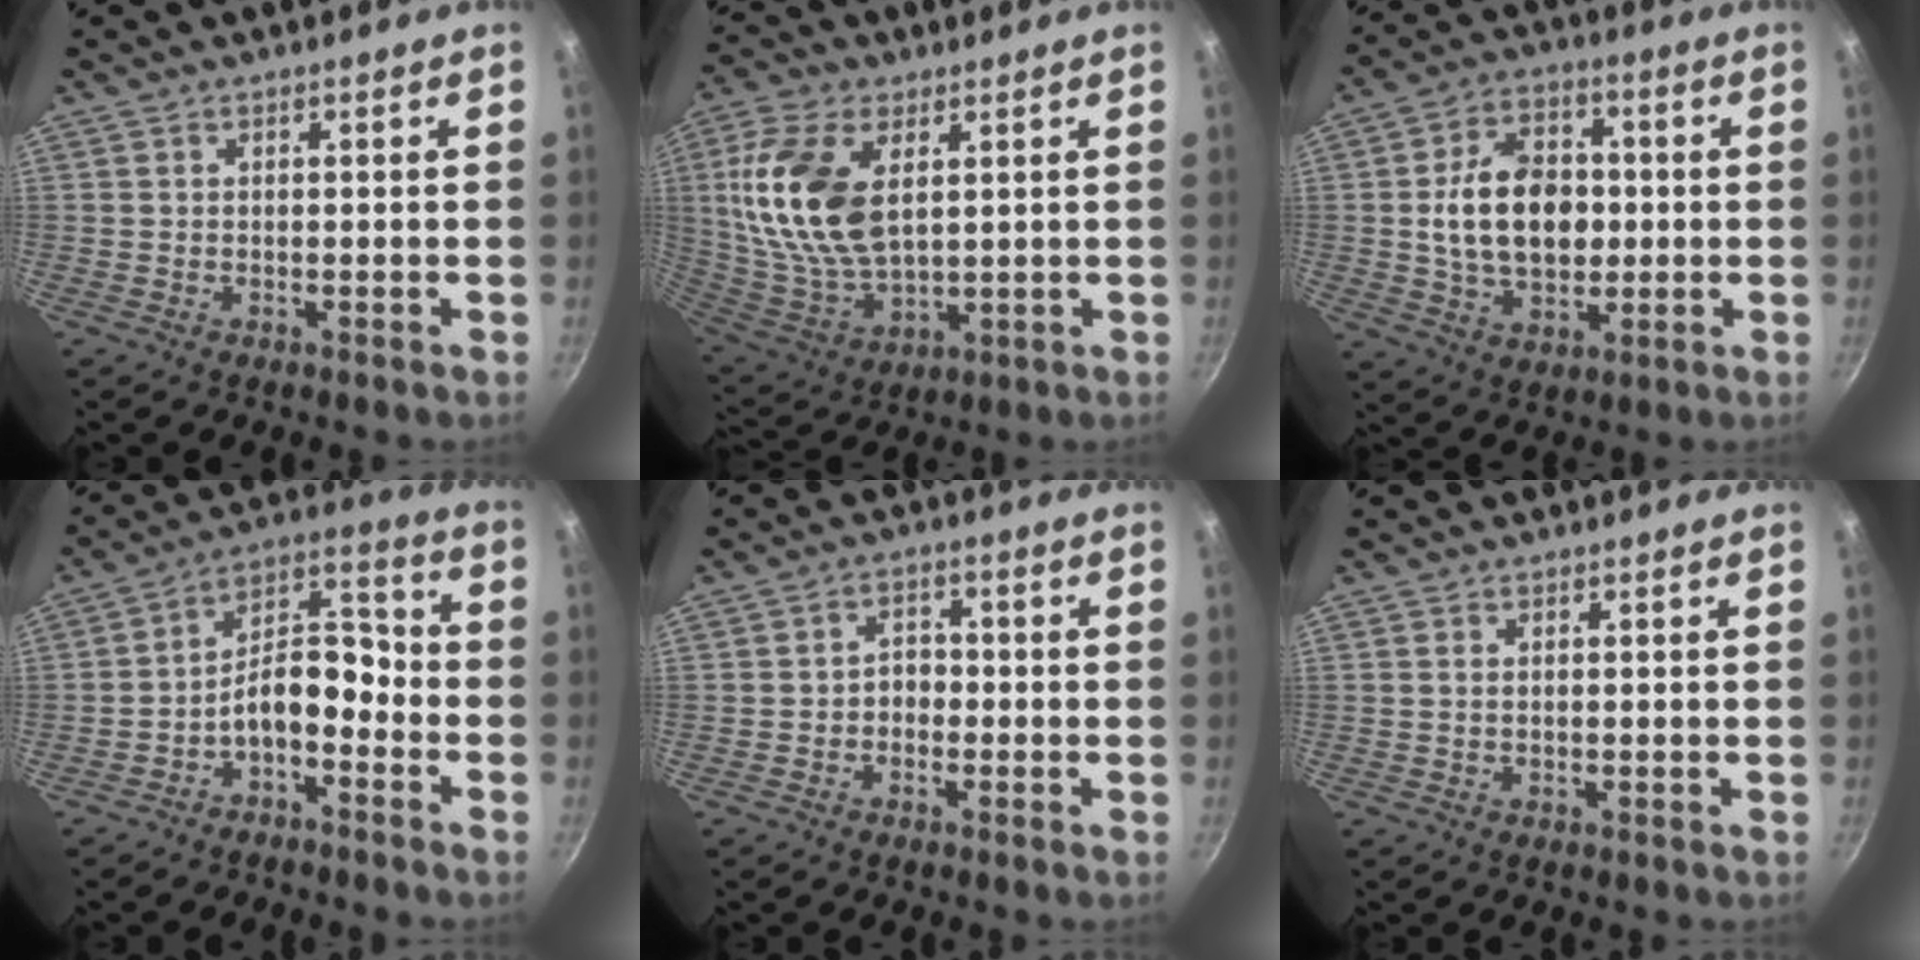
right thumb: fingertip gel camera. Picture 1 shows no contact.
{"total": 17.7, "force": [4.4, 9.8, 14.1], "torque": [-0.275, -0.015, 0.095]}
{"total": 15.2, "force": [0.3, 10.5, 10.9], "torque": [-0.152, 0.013, 0.004]}
{"total": 9.8, "force": [-4.5, 5.4, 6.8], "torque": [-0.094, 0.074, -0.082]}
{"total": 2.9, "force": [-1.0, 2.2, 1.5], "torque": [-0.003, 0.016, -0.020]}
{"total": 0.6, "force": [0.2, 0.3, 0.5], "torque": [-0.011, 0.000, 0.003]}